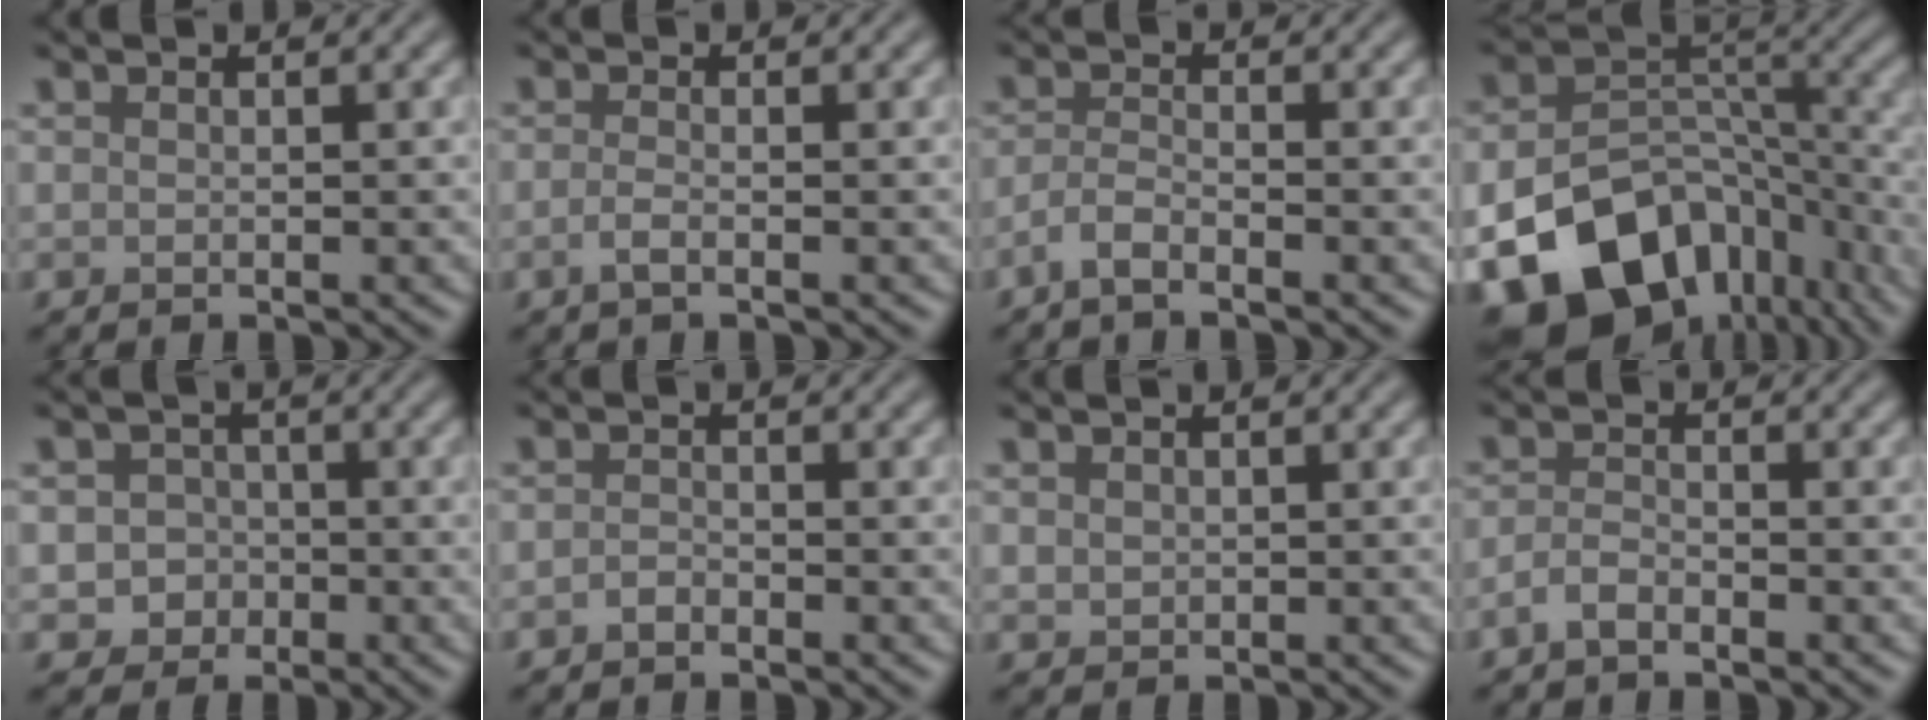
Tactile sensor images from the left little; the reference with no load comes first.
{"total": 1.3, "force": [-0.6, 0.4, 1.1], "torque": [-0.023, 0.001, -0.017]}
{"total": 1.8, "force": [-1.3, 0.3, 1.2], "torque": [-0.028, 0.001, -0.037]}
{"total": 15.2, "force": [-8.1, 10.0, 8.1], "torque": [-0.178, -0.027, -0.116]}
{"total": 3.0, "force": [-0.8, 2.9, 0.6], "torque": [0.017, 0.001, -0.021]}
{"total": 0.8, "force": [-0.6, 0.4, 0.4], "torque": [-0.008, 0.003, -0.015]}
{"total": 0.9, "force": [0.4, 0.8, 0.2], "torque": [-0.003, -0.001, 0.007]}
{"total": 1.6, "force": [-1.2, 0.6, 0.8], "torque": [-0.021, 0.004, -0.029]}